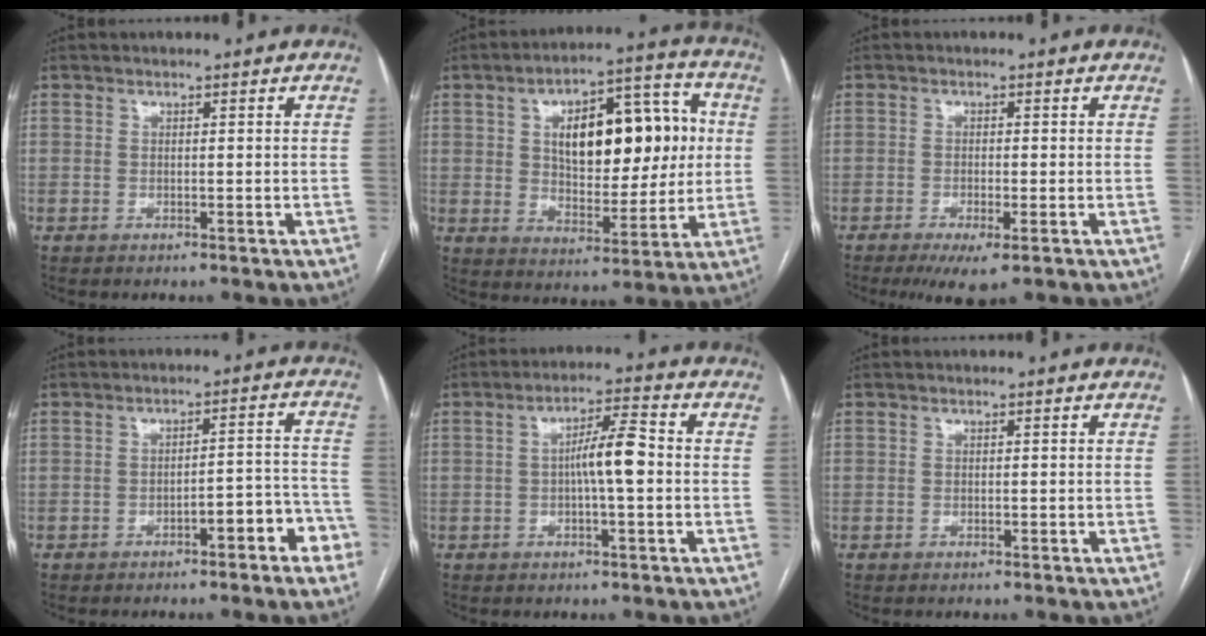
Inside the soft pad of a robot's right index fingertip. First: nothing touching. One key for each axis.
{"total": 18.1, "fx": 3.2, "fy": 8.1, "fz": 15.9, "tx": -0.240, "ty": 0.034, "tz": 0.053}
{"total": 4.7, "fx": -2.6, "fy": 0.8, "fz": 3.9, "tx": -0.067, "ty": -0.012, "tz": -0.039}
{"total": 5.8, "fx": -3.3, "fy": 1.6, "fz": 4.5, "tx": -0.047, "ty": 0.032, "tz": -0.041}
{"total": 6.3, "fx": -0.4, "fy": 0.7, "fz": 6.2, "tx": -0.108, "ty": 0.014, "tz": -0.009}
{"total": 0.0}